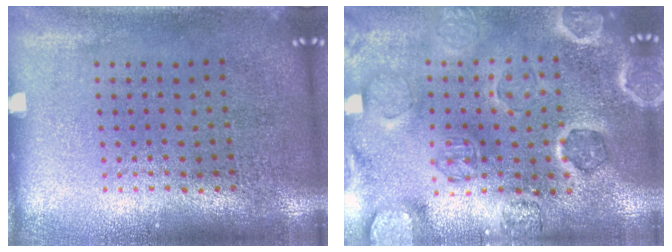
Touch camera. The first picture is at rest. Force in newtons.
{"total": 2.6, "press": 2.6, "slide": 0.2}